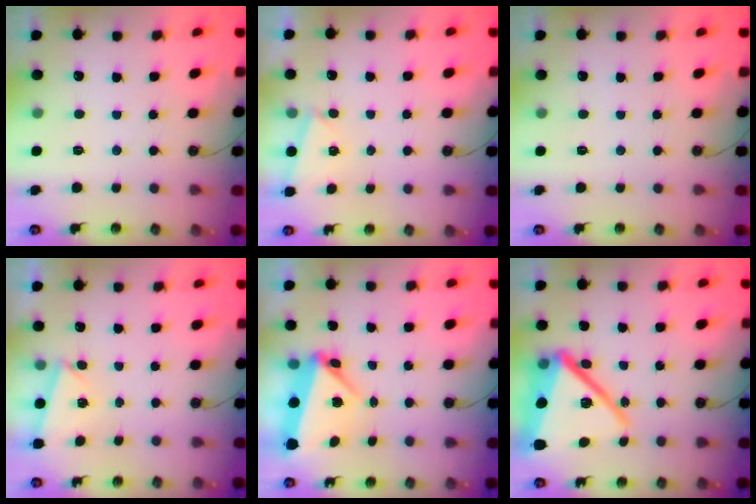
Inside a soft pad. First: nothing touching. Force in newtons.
{"total": 2.8, "press": 1.5, "slide": 2.3}
{"total": 0.0}
{"total": 2.6, "press": 1.9, "slide": 1.8}
{"total": 9.3, "press": 5.8, "slide": 7.3}
{"total": 22.9, "press": 22.8, "slide": 1.7}